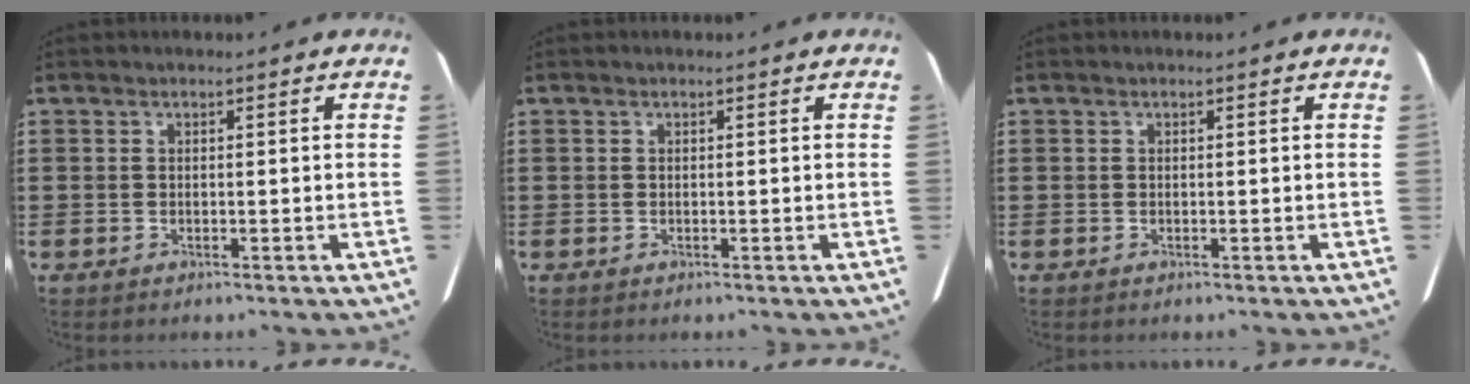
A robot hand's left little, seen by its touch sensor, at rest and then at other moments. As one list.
[{"total": 0.0}, {"total": 0.0}]